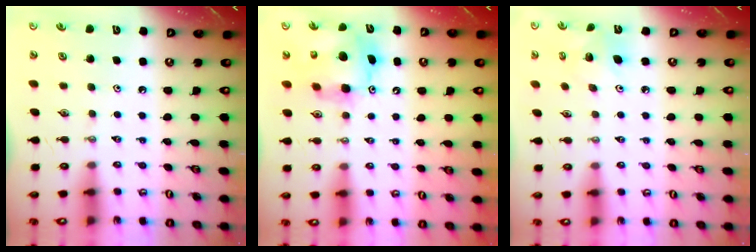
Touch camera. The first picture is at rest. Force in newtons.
{"total": 12.3, "press": 12.2, "slide": 1.2}
{"total": 6.4, "press": 6.4, "slide": 0.3}